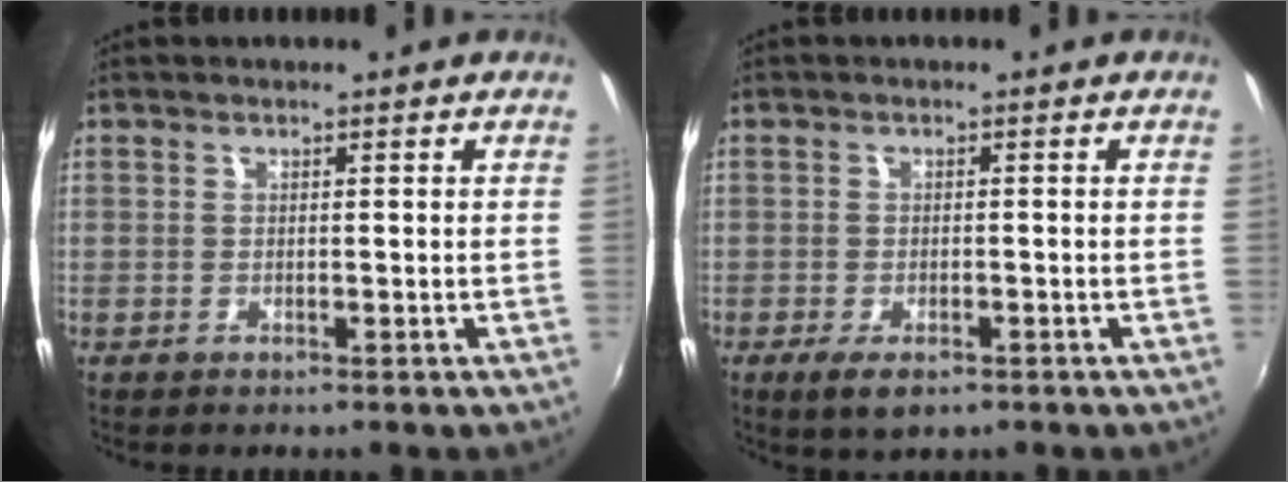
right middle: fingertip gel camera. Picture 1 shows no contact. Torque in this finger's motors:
{"motor_torque": [0.46, -0.28, 0.09, 0.02]}